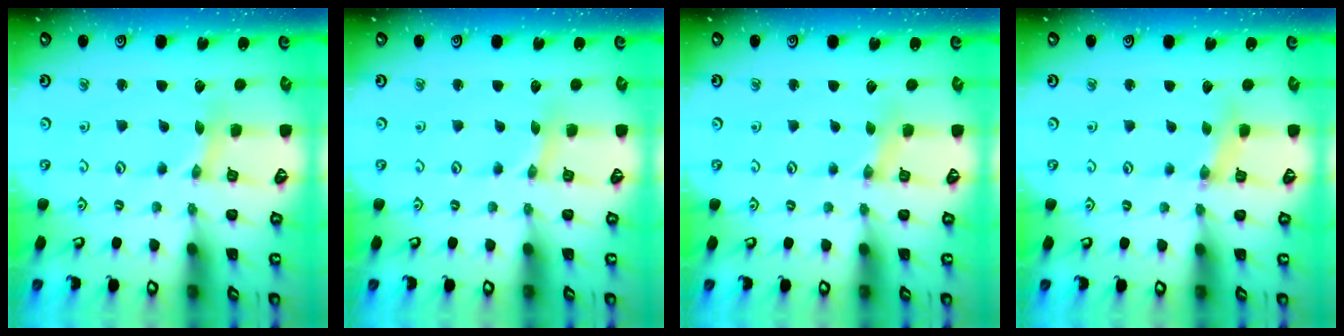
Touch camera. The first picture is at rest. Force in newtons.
{"total": 0.0}
{"total": 1.3, "press": 1.2, "slide": 0.3}
{"total": 1.8, "press": 1.8, "slide": 0.2}